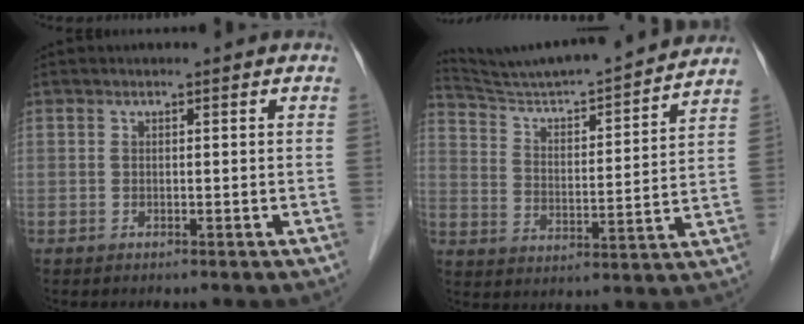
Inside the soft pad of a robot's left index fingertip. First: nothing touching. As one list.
[{"total": 20.1, "force": [18.7, -0.2, 7.1], "torque": [-0.129, -0.014, 0.280]}]